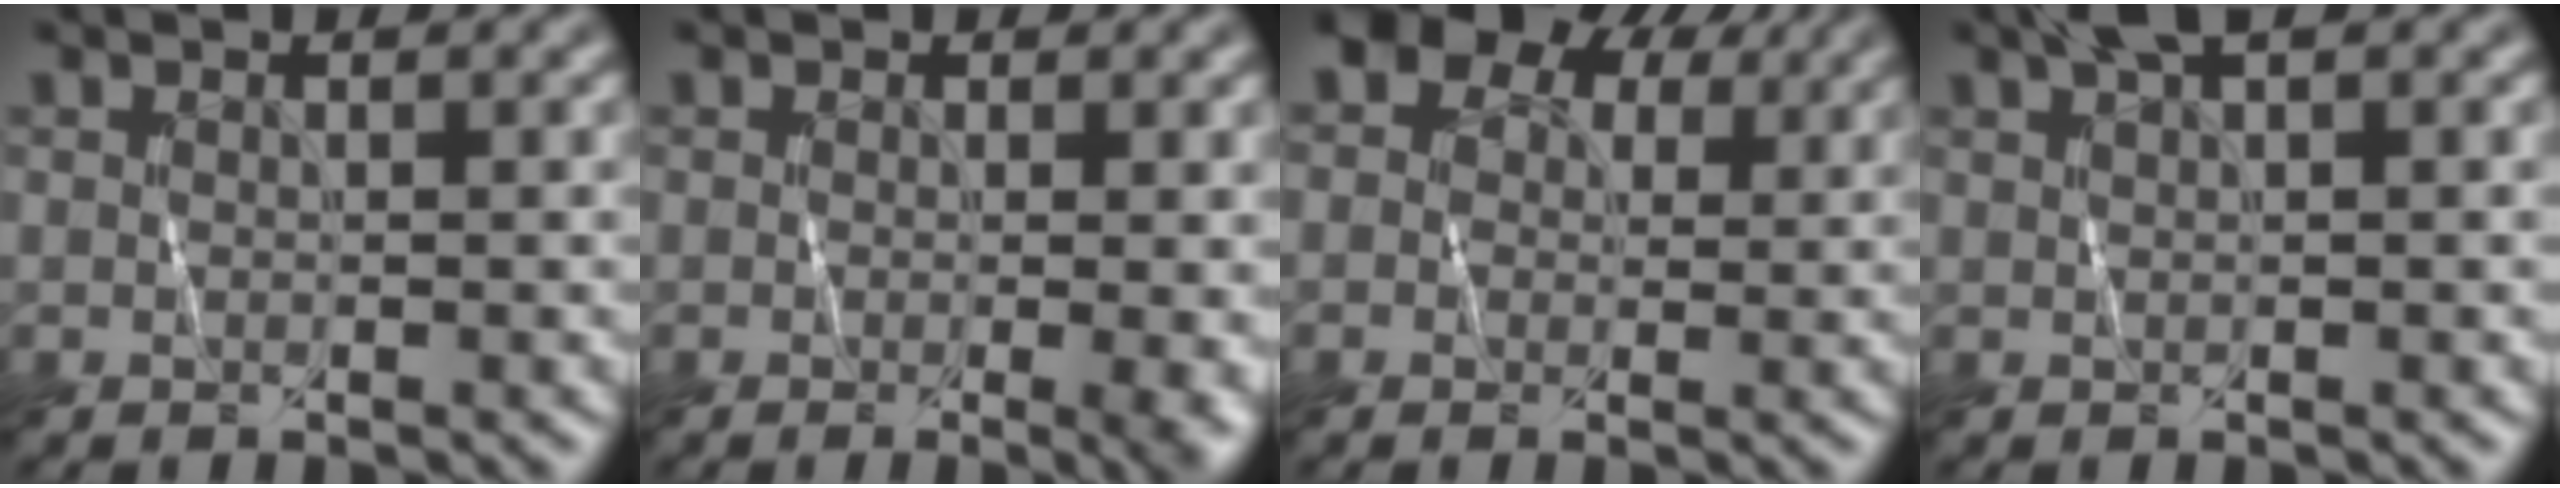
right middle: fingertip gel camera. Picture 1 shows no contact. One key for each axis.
{"total": 4.2, "fx": -0.6, "fy": 1.7, "fz": 3.8, "tx": -0.036, "ty": -0.013, "tz": -0.004}
{"total": 8.7, "fx": 4.4, "fy": 6.1, "fz": 4.4, "tx": -0.059, "ty": 0.028, "tz": 0.036}
{"total": 2.1, "fx": 1.3, "fy": 0.5, "fz": 1.6, "tx": -0.031, "ty": 0.004, "tz": 0.024}